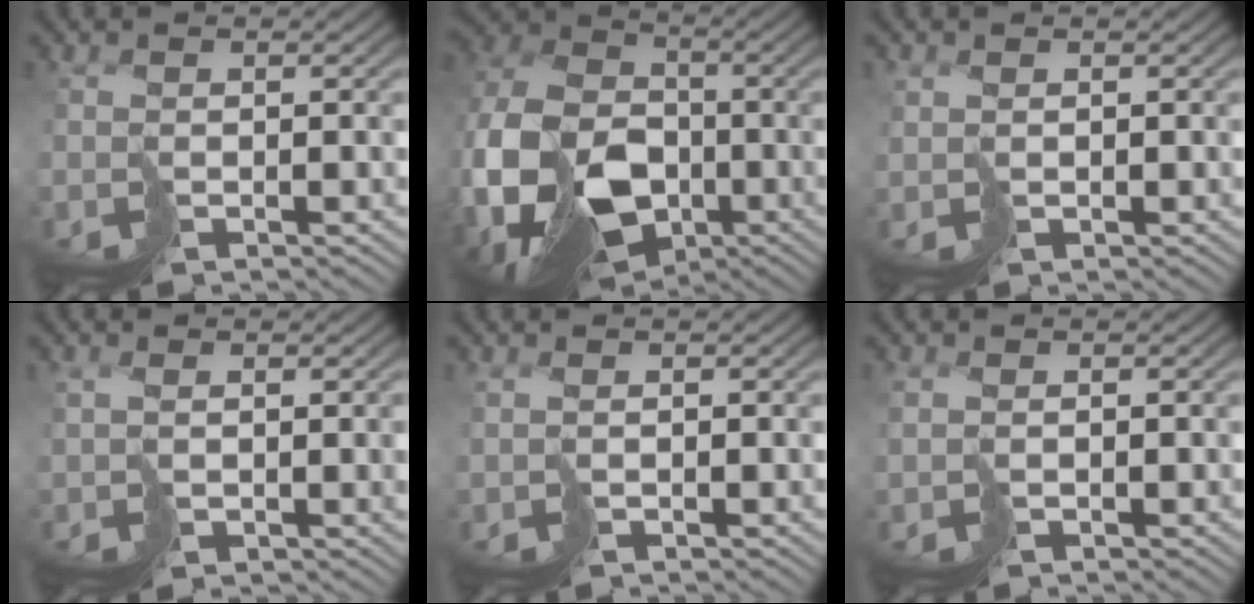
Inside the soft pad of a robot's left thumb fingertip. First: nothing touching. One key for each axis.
{"total": 16.9, "fx": -4.9, "fy": 11.6, "fz": 11.2, "tx": -0.260, "ty": -0.027, "tz": -0.073}
{"total": 1.1, "fx": 0.8, "fy": 0.7, "fz": 0.2, "tx": -0.013, "ty": -0.002, "tz": 0.019}
{"total": 1.8, "fx": 1.0, "fy": 0.7, "fz": 1.3, "tx": -0.029, "ty": 0.002, "tz": 0.026}
{"total": 0.9, "fx": 0.5, "fy": 0.5, "fz": 0.5, "tx": -0.014, "ty": 0.000, "tz": 0.012}
{"total": 1.4, "fx": 0.4, "fy": 1.1, "fz": 0.7, "tx": -0.025, "ty": -0.001, "tz": 0.011}